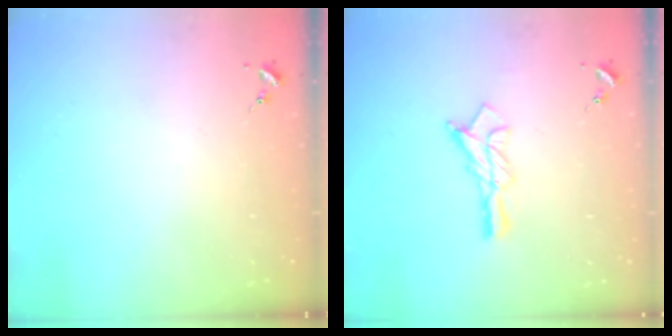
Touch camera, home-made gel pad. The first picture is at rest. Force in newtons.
{"total": 10.6, "press": 10.6, "slide": 0.8}